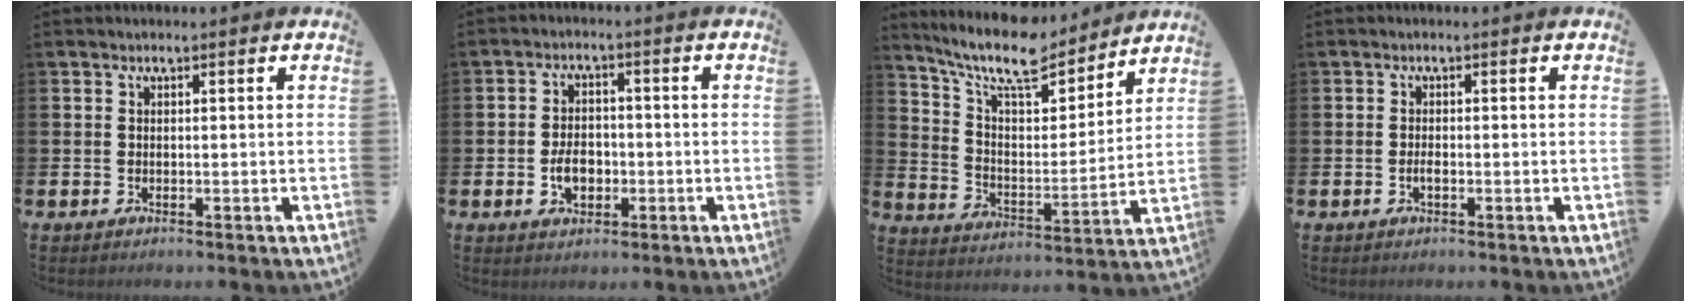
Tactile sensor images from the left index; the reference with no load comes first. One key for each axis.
{"total": 4.1, "fx": -1.1, "fy": 2.8, "fz": 2.8, "tx": -0.037, "ty": -0.002, "tz": -0.024}
{"total": 11.2, "fx": 9.7, "fy": 2.9, "fz": 4.8, "tx": -0.115, "ty": -0.063, "tz": 0.166}
{"total": 1.1, "fx": -0.4, "fy": 0.4, "fz": 0.9, "tx": -0.018, "ty": -0.001, "tz": -0.009}